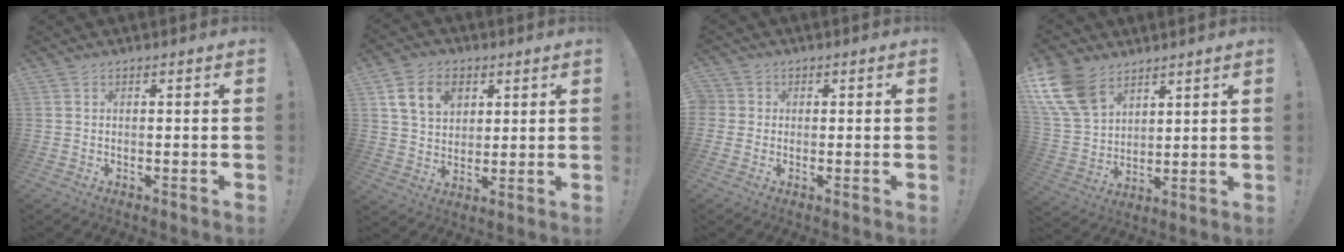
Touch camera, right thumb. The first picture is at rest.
{"total": 11.2, "force": [5.0, 8.3, 5.6], "torque": [-0.080, -0.012, 0.097]}
{"total": 2.3, "force": [-0.1, 2.2, 0.7], "torque": [-0.021, 0.008, 0.001]}
{"total": 14.7, "force": [8.9, 9.3, 7.2], "torque": [-0.151, -0.046, 0.174]}